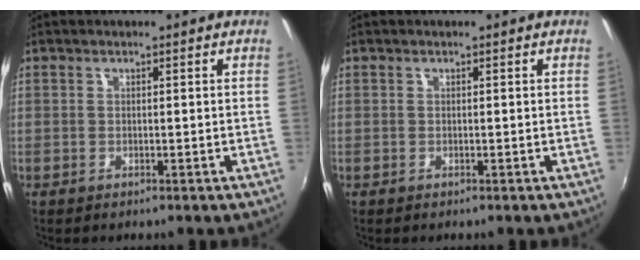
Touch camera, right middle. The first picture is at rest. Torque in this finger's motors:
{"motor_torque": [-0.41, -0.42, -0.03, -0.01]}